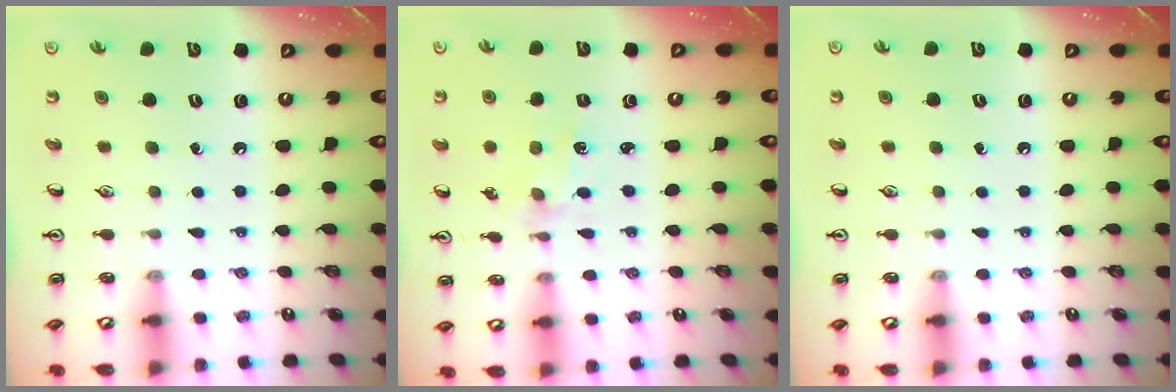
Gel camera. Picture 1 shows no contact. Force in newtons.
{"total": 1.2, "press": 1.2, "slide": 0.3}
{"total": 0.0}